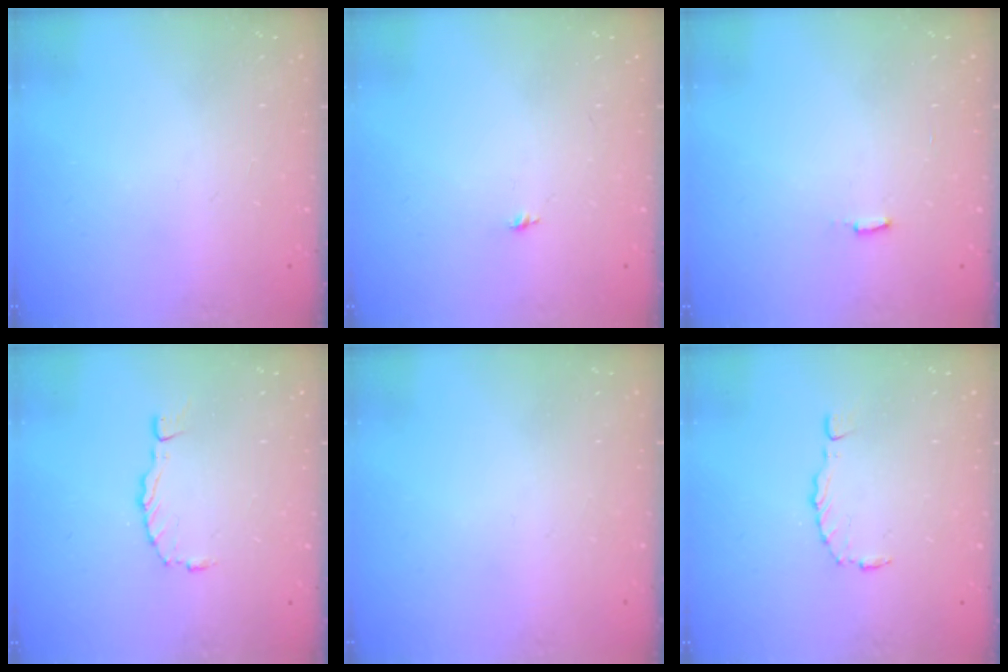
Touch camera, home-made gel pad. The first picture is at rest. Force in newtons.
{"total": 4.7, "press": 4.7, "slide": 0.5}
{"total": 4.3, "press": 4.2, "slide": 0.3}
{"total": 0.6, "press": 0.6, "slide": 0.1}
{"total": 0.0}
{"total": 1.5, "press": 1.4, "slide": 0.3}